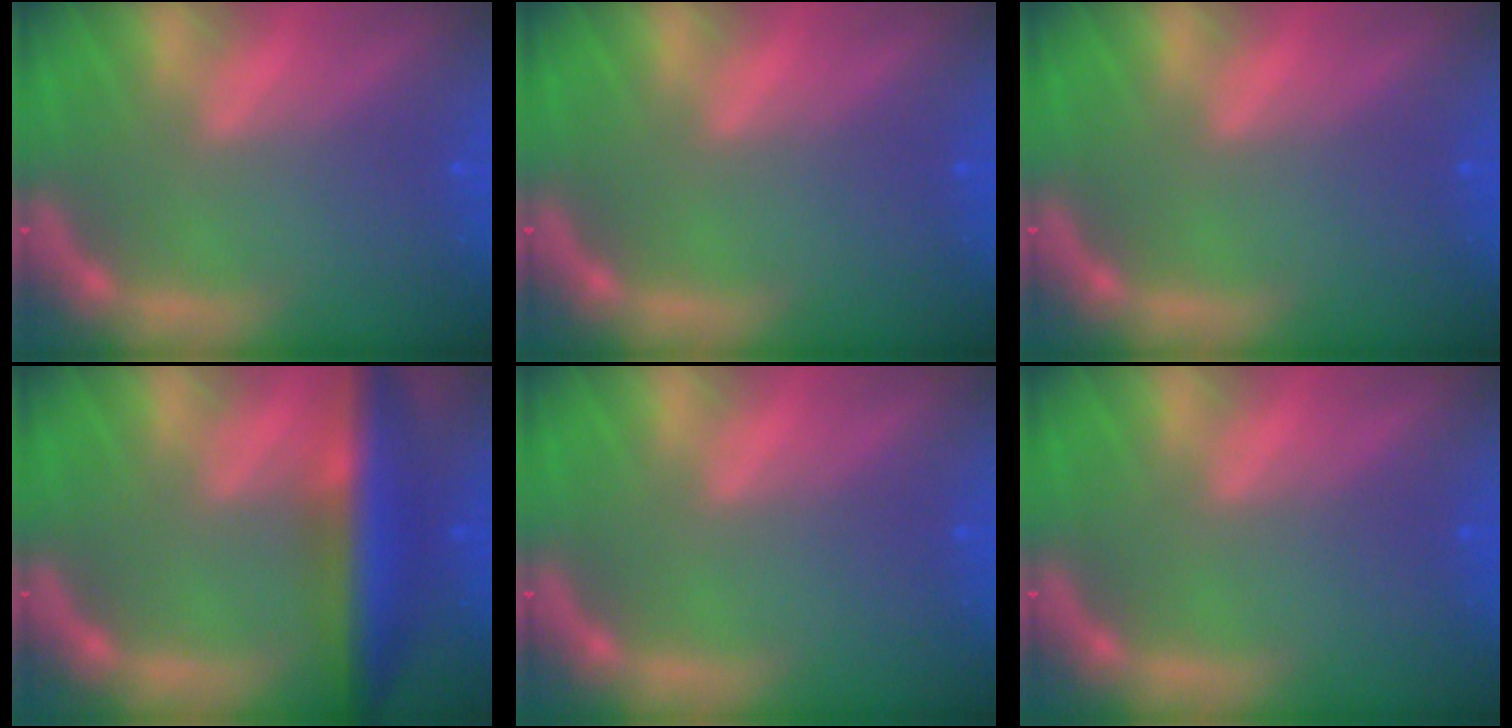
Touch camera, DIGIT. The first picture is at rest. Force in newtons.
{"total": 0.0}
{"total": 0.0}
{"total": 7.5}
{"total": 0.0}
{"total": 0.0}